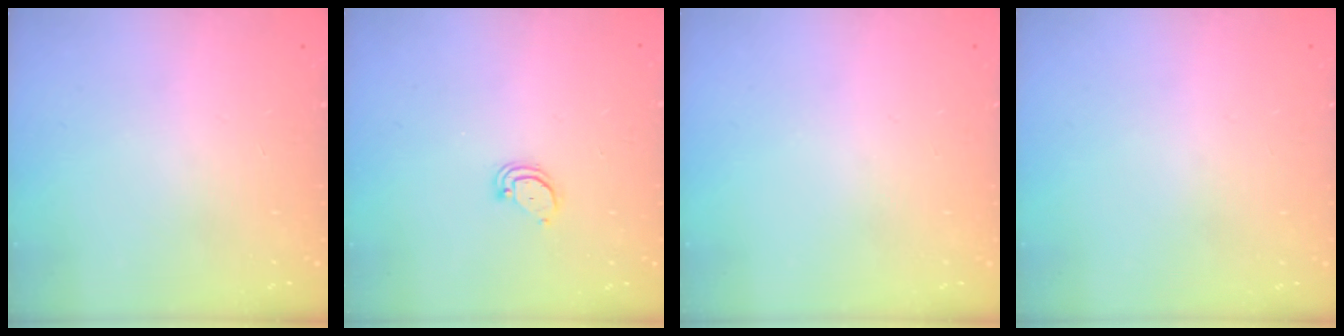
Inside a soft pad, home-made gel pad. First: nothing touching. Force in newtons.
{"total": 2.6, "press": 2.6, "slide": 0.2}
{"total": 0.0}
{"total": 0.0}